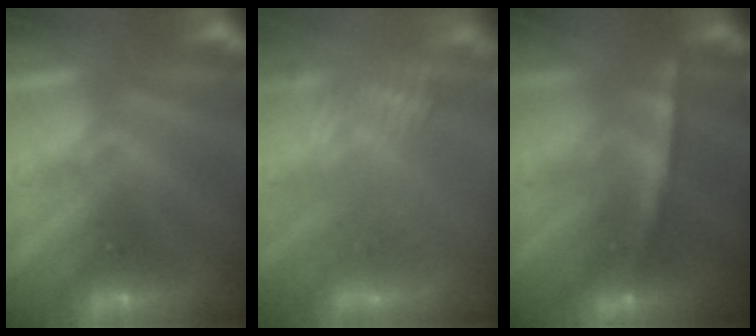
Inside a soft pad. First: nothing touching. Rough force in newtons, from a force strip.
{"total": 2.5}
{"total": 5.8}